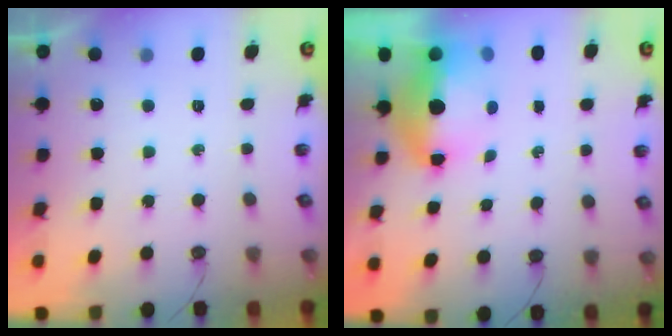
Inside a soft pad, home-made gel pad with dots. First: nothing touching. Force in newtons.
{"total": 7.4, "press": 7.4, "slide": 0.9}